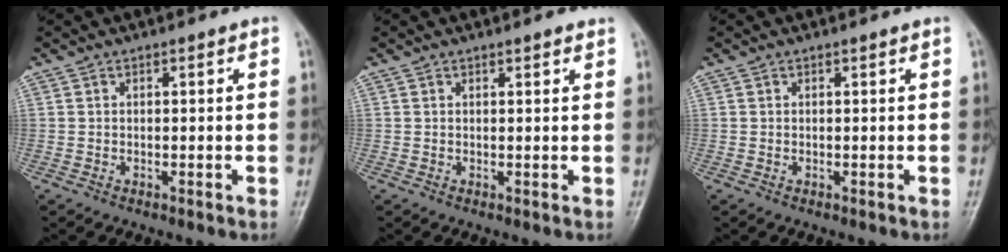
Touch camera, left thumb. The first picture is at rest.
{"total": 1.3, "force": [1.0, 0.3, 0.7], "torque": [-0.007, -0.003, 0.012]}
{"total": 0.0}